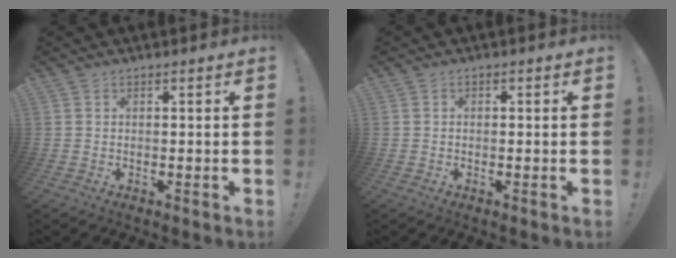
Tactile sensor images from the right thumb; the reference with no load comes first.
{"total": 0.8, "force": [-0.5, 0.4, 0.4], "torque": [-0.012, 0.005, -0.009]}